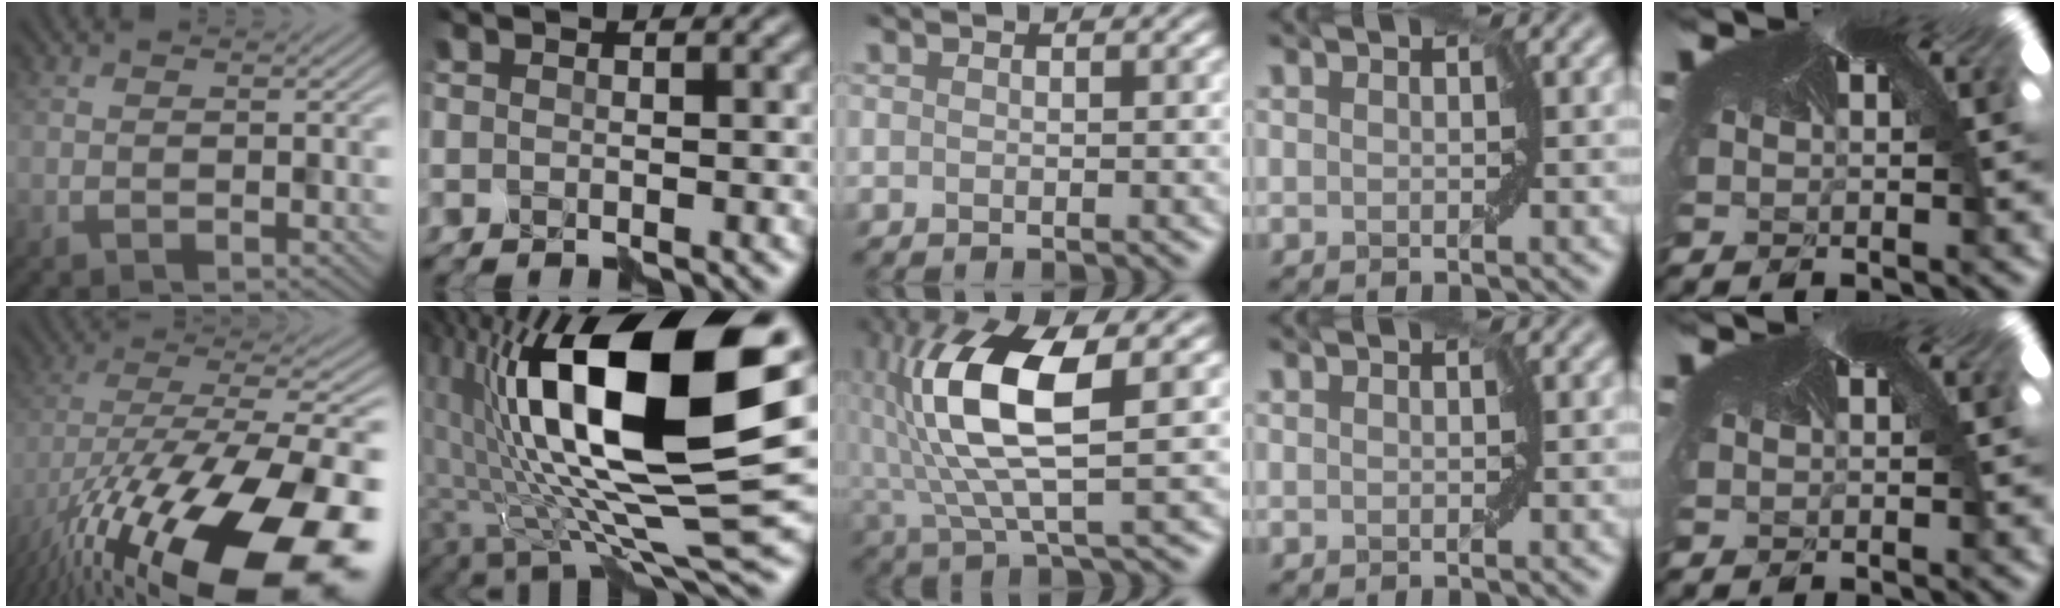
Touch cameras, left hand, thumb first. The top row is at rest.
{"thumb": {"total": 19.1, "force": [-10.0, 7.7, 14.3], "torque": [-0.256, -0.050, -0.134]}, "index": {"total": 18.2, "force": [4.9, 6.2, 16.4], "torque": [-0.283, 0.008, 0.076]}, "middle": {"total": 8.9, "force": [1.7, 2.3, 8.4], "torque": [-0.183, 0.013, 0.035]}}